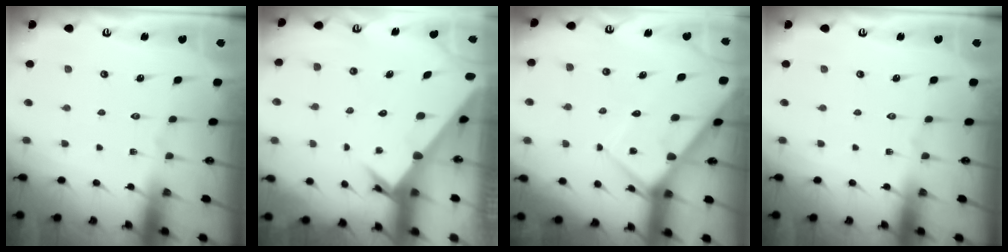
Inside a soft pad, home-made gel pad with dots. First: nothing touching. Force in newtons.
{"total": 3.6, "press": 3.6, "slide": 0.3}
{"total": 8.4, "press": 8.4, "slide": 0.8}
{"total": 0.0}